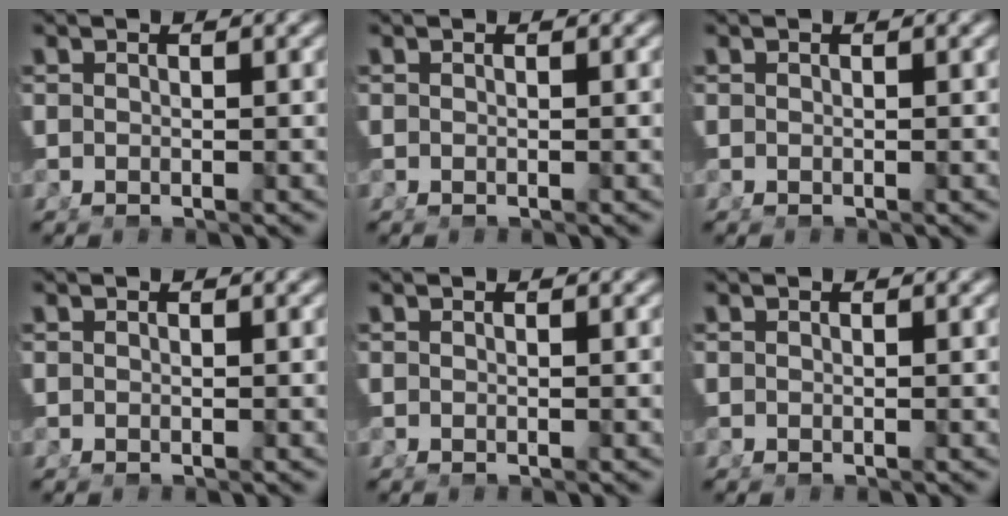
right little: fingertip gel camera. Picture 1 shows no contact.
{"total": 0.0}
{"total": 0.0}
{"total": 0.0}
{"total": 0.0}
{"total": 0.0}